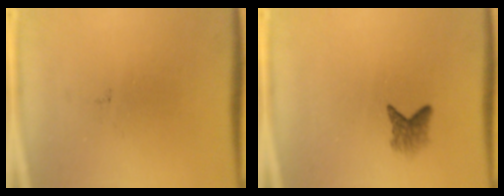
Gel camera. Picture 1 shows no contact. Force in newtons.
{"total": 2.2}